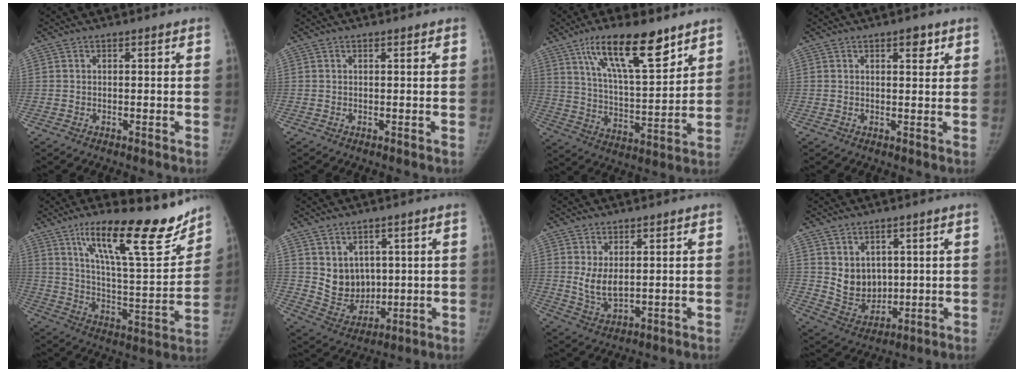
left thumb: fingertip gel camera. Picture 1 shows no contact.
{"total": 0.0}
{"total": 17.4, "force": [10.9, 5.3, 12.4], "torque": [-0.182, -0.052, 0.194]}
{"total": 2.9, "force": [1.6, 1.3, 2.0], "torque": [-0.015, -0.007, 0.021]}
{"total": 23.0, "force": [15.9, 5.7, 15.7], "torque": [-0.205, -0.081, 0.259]}
{"total": 8.2, "force": [2.3, 6.9, 3.9], "torque": [-0.031, -0.024, 0.062]}
{"total": 5.1, "force": [1.2, 2.7, 4.1], "torque": [-0.070, -0.016, 0.033]}
{"total": 7.6, "force": [1.9, 6.2, 4.0], "torque": [-0.036, -0.023, 0.056]}